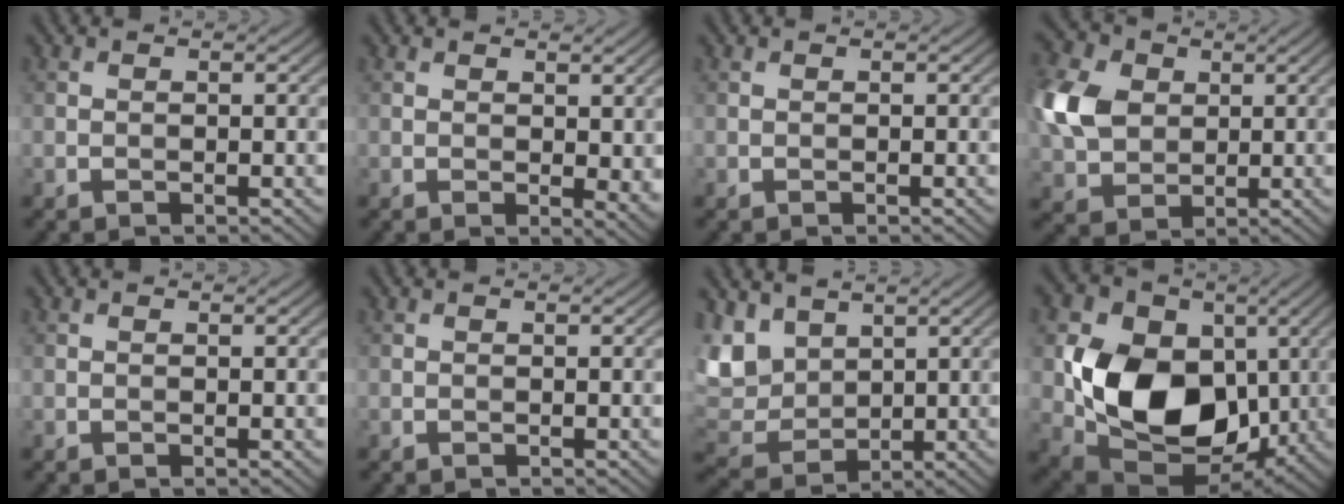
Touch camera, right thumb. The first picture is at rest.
{"total": 2.6, "force": [1.1, 1.2, 2.0], "torque": [-0.030, -0.005, 0.023]}
{"total": 0.0}
{"total": 9.9, "force": [1.8, 7.5, 6.2], "torque": [-0.181, 0.015, 0.028]}
{"total": 0.0}
{"total": 0.0}
{"total": 8.3, "force": [4.1, 5.5, 4.5], "torque": [-0.153, 0.004, 0.083]}
{"total": 14.8, "force": [-0.2, 10.9, 10.0], "torque": [-0.200, -0.019, 0.000]}